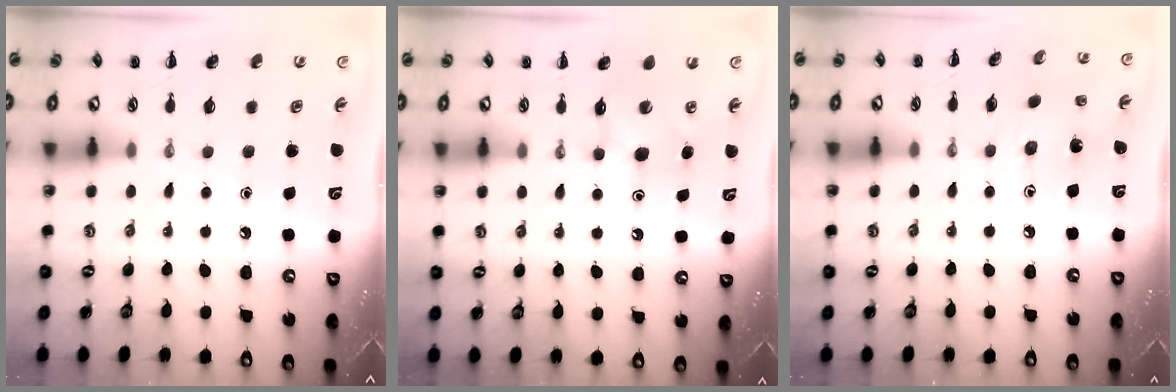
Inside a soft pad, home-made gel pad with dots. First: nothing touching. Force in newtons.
{"total": 5.4, "press": 5.2, "slide": 1.5}
{"total": 1.7, "press": 1.7, "slide": 0.5}